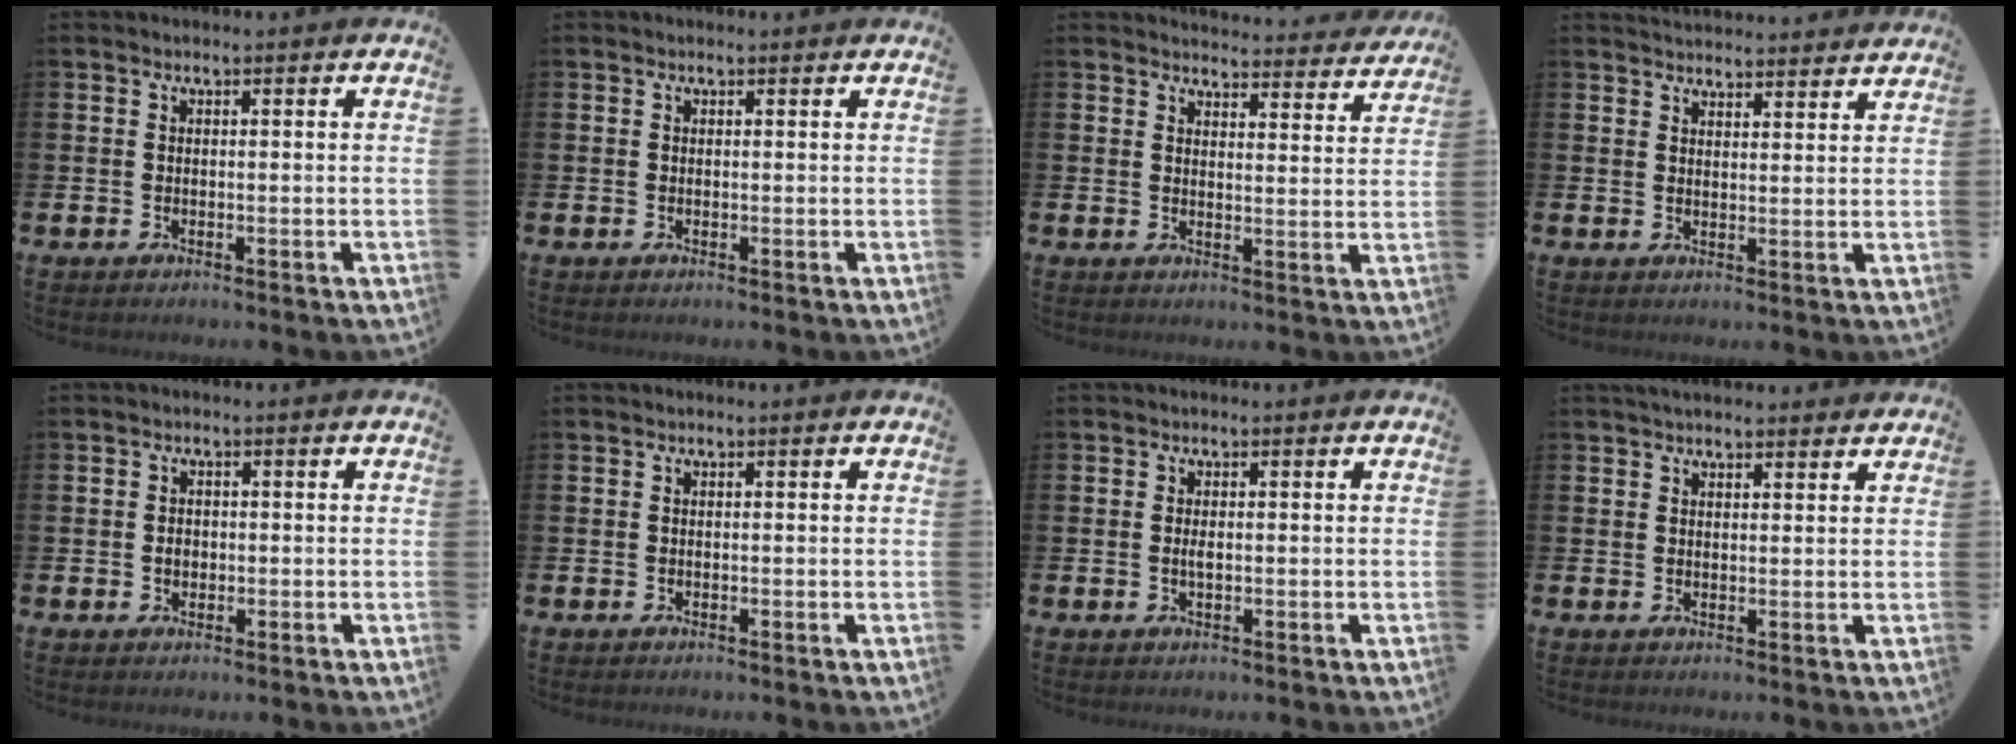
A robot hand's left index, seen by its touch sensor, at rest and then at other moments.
{"total": 0.0}
{"total": 4.2, "force": [4.1, 0.4, 0.2], "torque": [-0.002, -0.035, 0.071]}
{"total": 3.7, "force": [3.7, 0.3, 0.0], "torque": [-0.003, -0.023, 0.066]}
{"total": 1.5, "force": [-0.1, 1.2, 0.8], "torque": [0.006, -0.001, -0.008]}
{"total": 0.0}
{"total": 1.1, "force": [0.0, 0.4, 1.0], "torque": [-0.014, -0.001, -0.002]}
{"total": 2.6, "force": [2.5, 0.5, 0.5], "torque": [-0.010, -0.007, 0.045]}